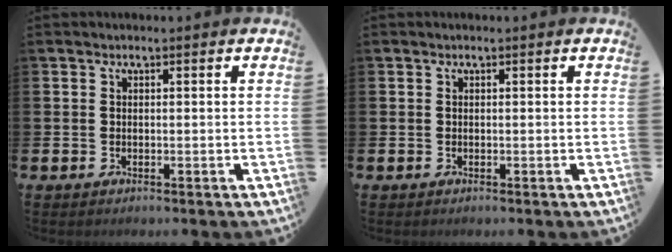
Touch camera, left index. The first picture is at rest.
{"total": 0.0}